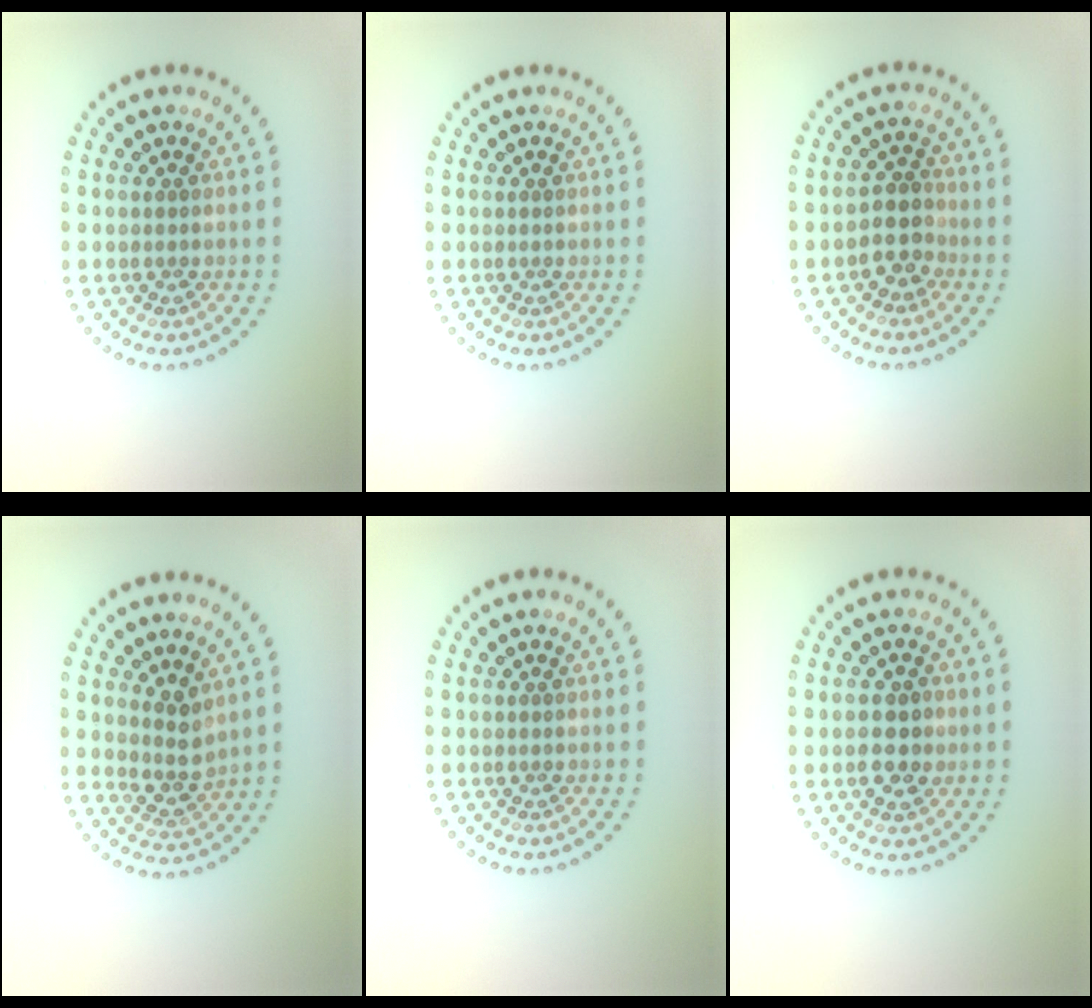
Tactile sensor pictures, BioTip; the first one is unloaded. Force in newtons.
{"total": 0.0}
{"total": 2.7, "press": 2.3, "slide": 1.4}
{"total": 2.5, "press": 2.0, "slide": 1.6}
{"total": 0.0}
{"total": 2.9, "press": 2.9, "slide": 0.2}